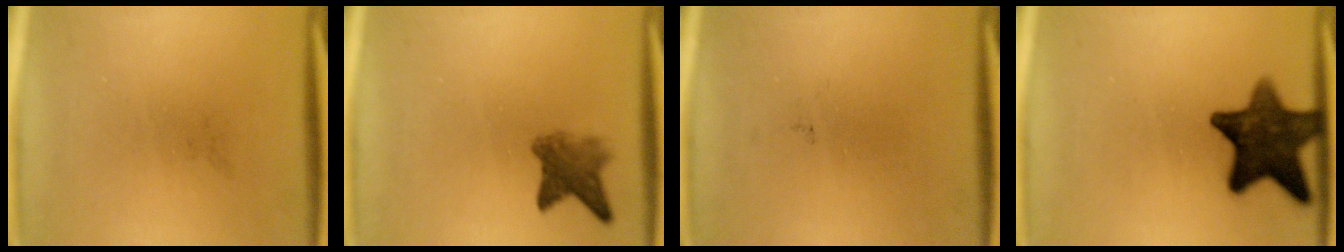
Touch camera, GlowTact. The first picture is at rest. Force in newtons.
{"total": 4.1}
{"total": 0.0}
{"total": 12.7}